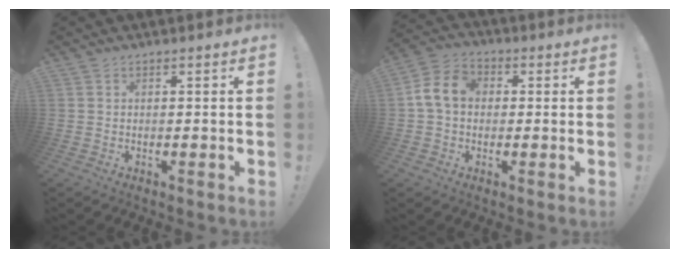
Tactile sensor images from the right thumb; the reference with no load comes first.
{"total": 9.5, "force": [0.8, 7.3, 6.1], "torque": [-0.119, 0.019, 0.019]}